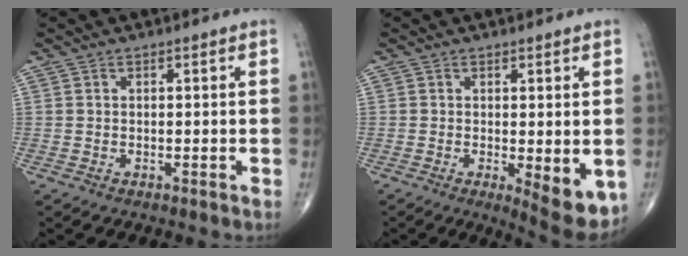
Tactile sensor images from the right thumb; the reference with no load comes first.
{"total": 7.5, "force": [-1.5, 2.3, 6.9], "torque": [-0.082, -0.021, -0.016]}